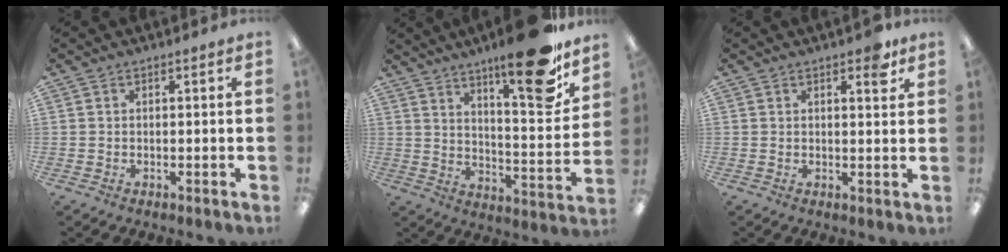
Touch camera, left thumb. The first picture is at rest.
{"total": 20.0, "force": [14.5, 5.1, 12.8], "torque": [-0.167, -0.108, 0.230]}
{"total": 3.8, "force": [2.5, 1.4, 2.5], "torque": [-0.023, -0.010, 0.038]}